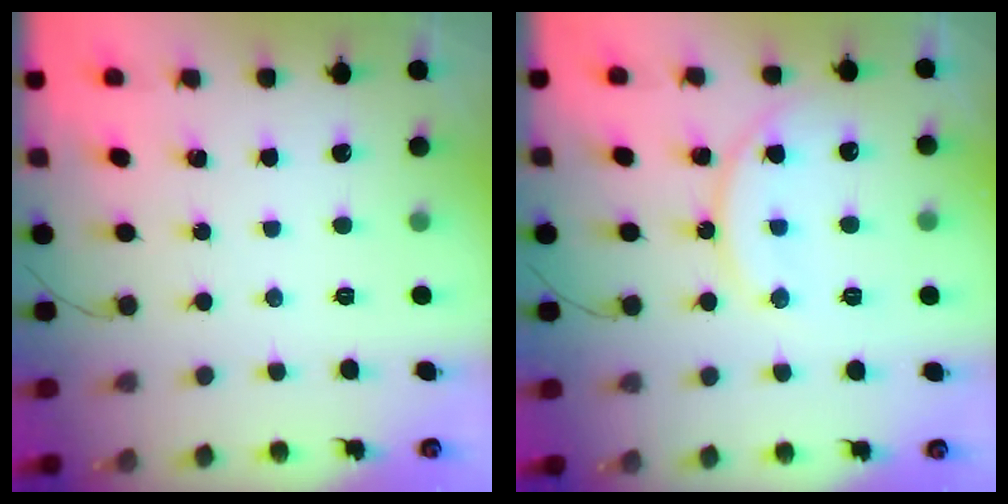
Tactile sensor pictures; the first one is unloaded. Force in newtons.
{"total": 13.5, "press": 13.4, "slide": 1.1}